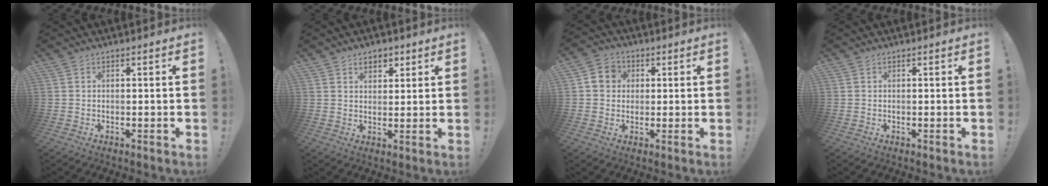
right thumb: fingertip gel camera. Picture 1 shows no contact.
{"total": 4.5, "force": [2.5, 3.1, 2.0], "torque": [-0.019, -0.008, 0.042]}
{"total": 6.6, "force": [1.1, 6.0, 2.6], "torque": [-0.040, 0.009, 0.023]}
{"total": 0.0}